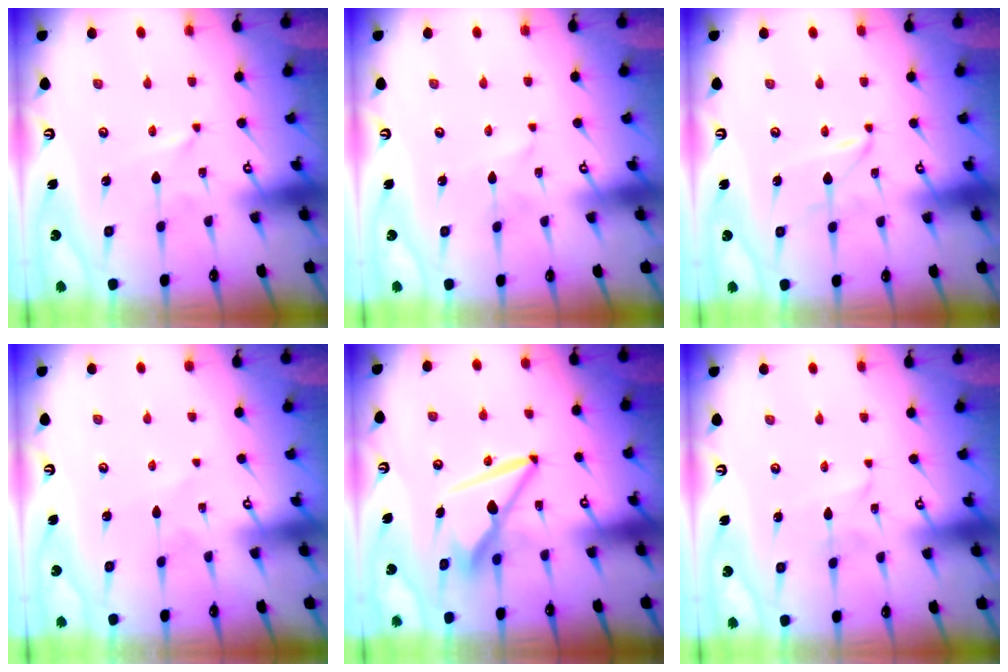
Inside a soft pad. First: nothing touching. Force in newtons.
{"total": 1.7, "press": 1.7, "slide": 0.2}
{"total": 1.5, "press": 1.5, "slide": 0.1}
{"total": 3.0, "press": 3.0, "slide": 0.4}
{"total": 9.8, "press": 9.7, "slide": 1.5}
{"total": 2.5, "press": 2.5, "slide": 0.2}